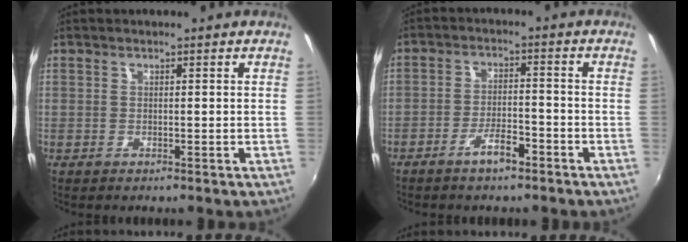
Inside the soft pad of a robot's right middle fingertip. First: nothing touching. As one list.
[{"total": 4.9, "force": [-3.5, 1.5, 3.0], "torque": [-0.067, 0.001, -0.058]}]